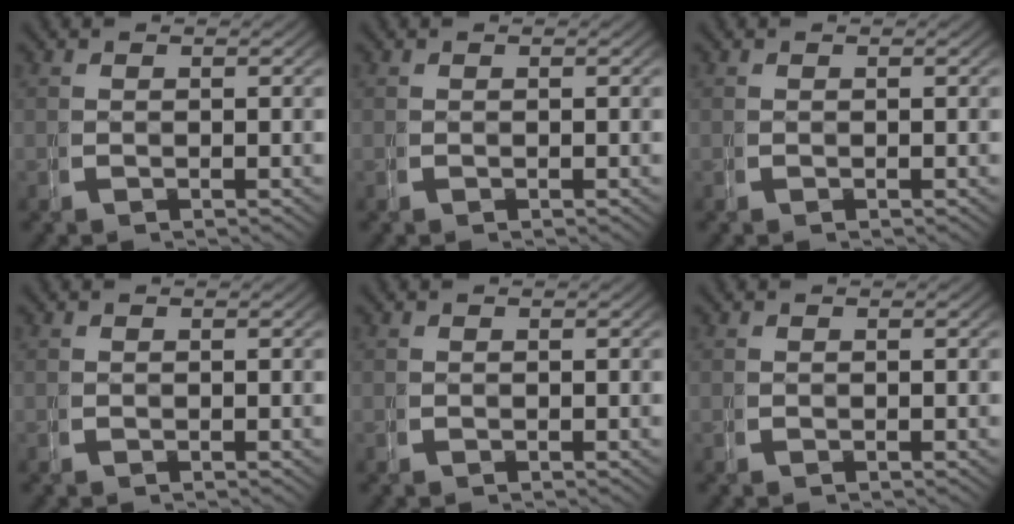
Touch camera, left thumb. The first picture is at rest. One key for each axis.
{"total": 0.0}
{"total": 0.0}
{"total": 0.0}
{"total": 0.0}
{"total": 0.0}